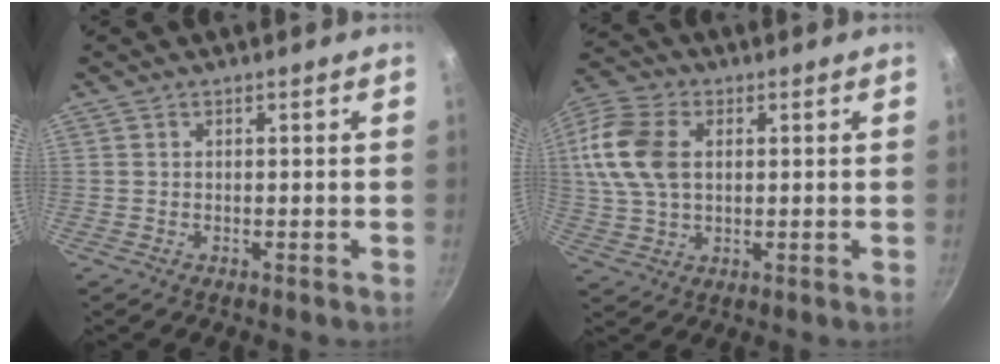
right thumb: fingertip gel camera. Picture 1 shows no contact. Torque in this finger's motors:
{"motor_torque": [0.05, 0.26, 1.52, -0.05, 0.15]}